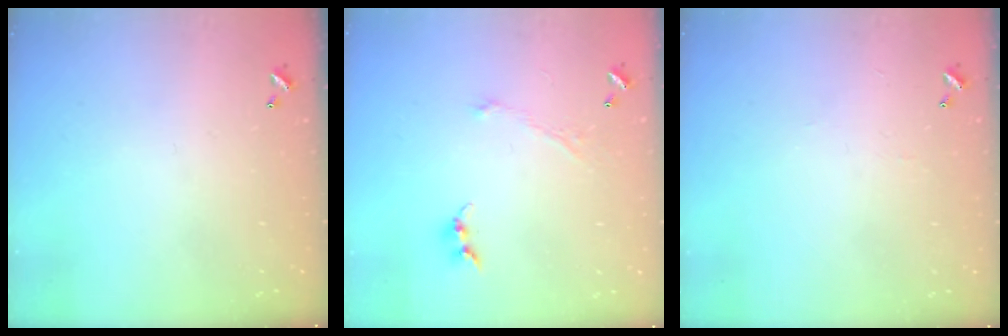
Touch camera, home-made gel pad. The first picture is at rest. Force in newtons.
{"total": 1.1, "press": 1.0, "slide": 0.6}
{"total": 2.2, "press": 2.2, "slide": 0.4}